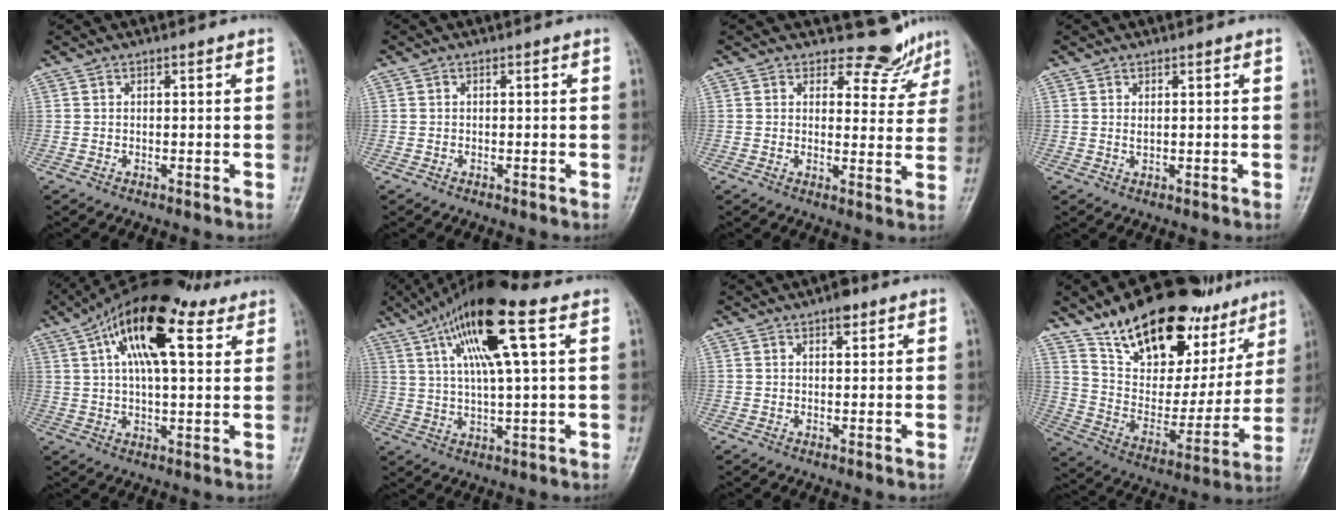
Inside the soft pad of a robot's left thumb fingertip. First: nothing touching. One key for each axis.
{"total": 0.0}
{"total": 6.9, "fx": 6.3, "fy": 2.9, "fz": 0.0, "tx": 0.031, "ty": -0.057, "tz": 0.070}
{"total": 2.0, "fx": 1.0, "fy": 0.8, "fz": 1.5, "tx": -0.026, "ty": -0.010, "tz": 0.023}
{"total": 17.8, "fx": 8.5, "fy": 6.9, "fz": 14.0, "tx": -0.213, "ty": 0.003, "tz": 0.137}
{"total": 16.2, "fx": 7.3, "fy": 3.2, "fz": 14.1, "tx": -0.259, "ty": 0.004, "tz": 0.126}
{"total": 2.7, "fx": 1.7, "fy": 1.2, "fz": 1.6, "tx": -0.015, "ty": -0.006, "tz": 0.023}
{"total": 27.2, "fx": 18.0, "fy": 13.3, "fz": 15.6, "tx": -0.193, "ty": -0.053, "tz": 0.293}